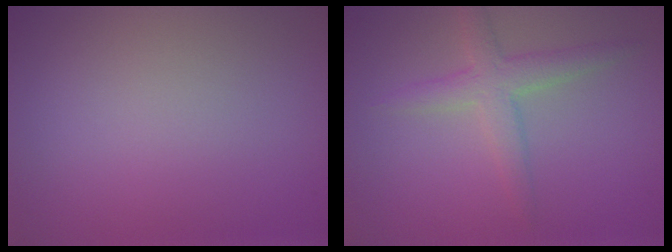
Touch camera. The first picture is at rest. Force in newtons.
{"total": 3.0, "press": 3.0, "slide": 0.0}